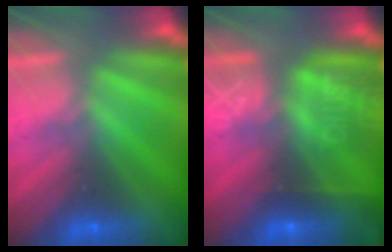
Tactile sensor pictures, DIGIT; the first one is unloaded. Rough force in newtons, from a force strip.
{"total": 7.2}